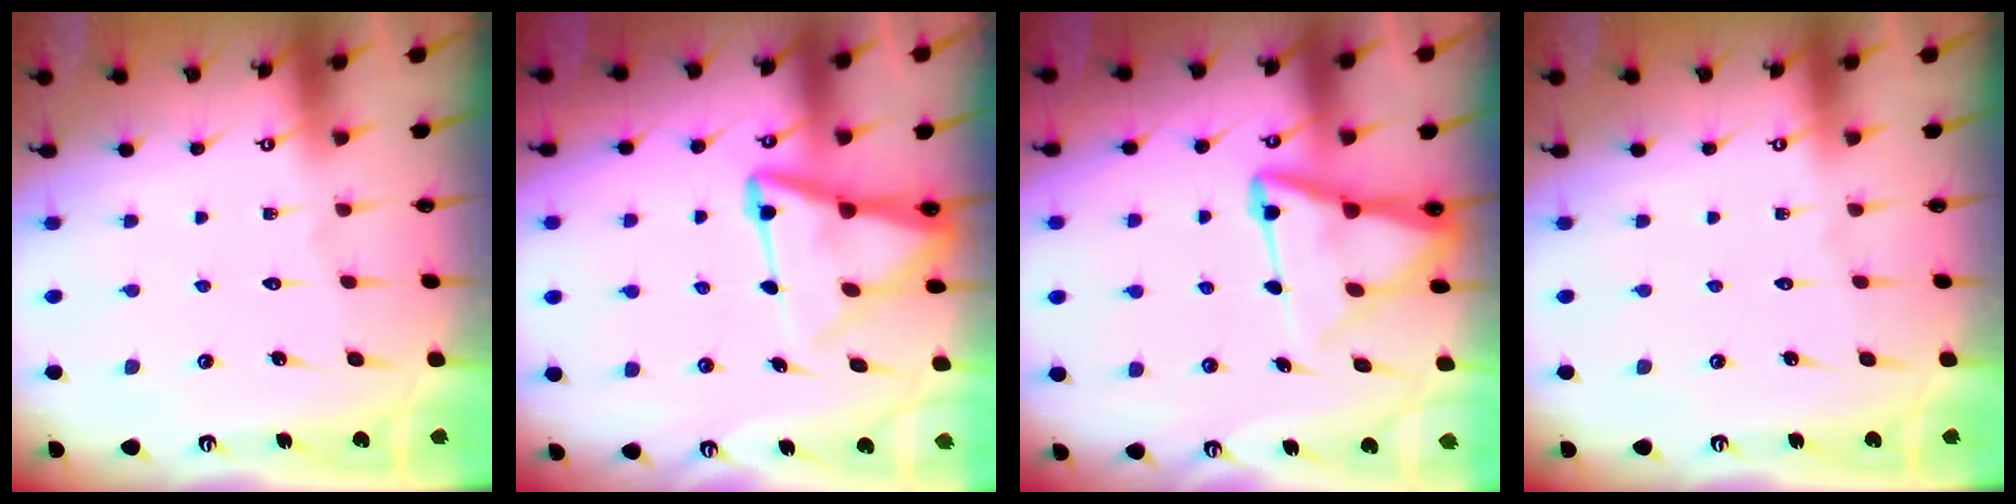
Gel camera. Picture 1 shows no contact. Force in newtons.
{"total": 12.1, "press": 12.0, "slide": 1.4}
{"total": 12.1, "press": 12.0, "slide": 1.4}
{"total": 0.0}